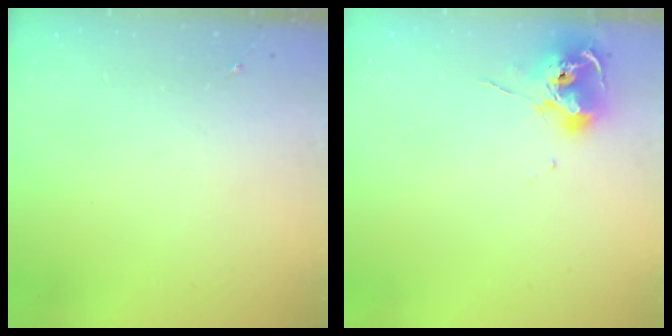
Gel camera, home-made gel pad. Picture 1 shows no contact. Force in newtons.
{"total": 10.4, "press": 10.3, "slide": 1.2}